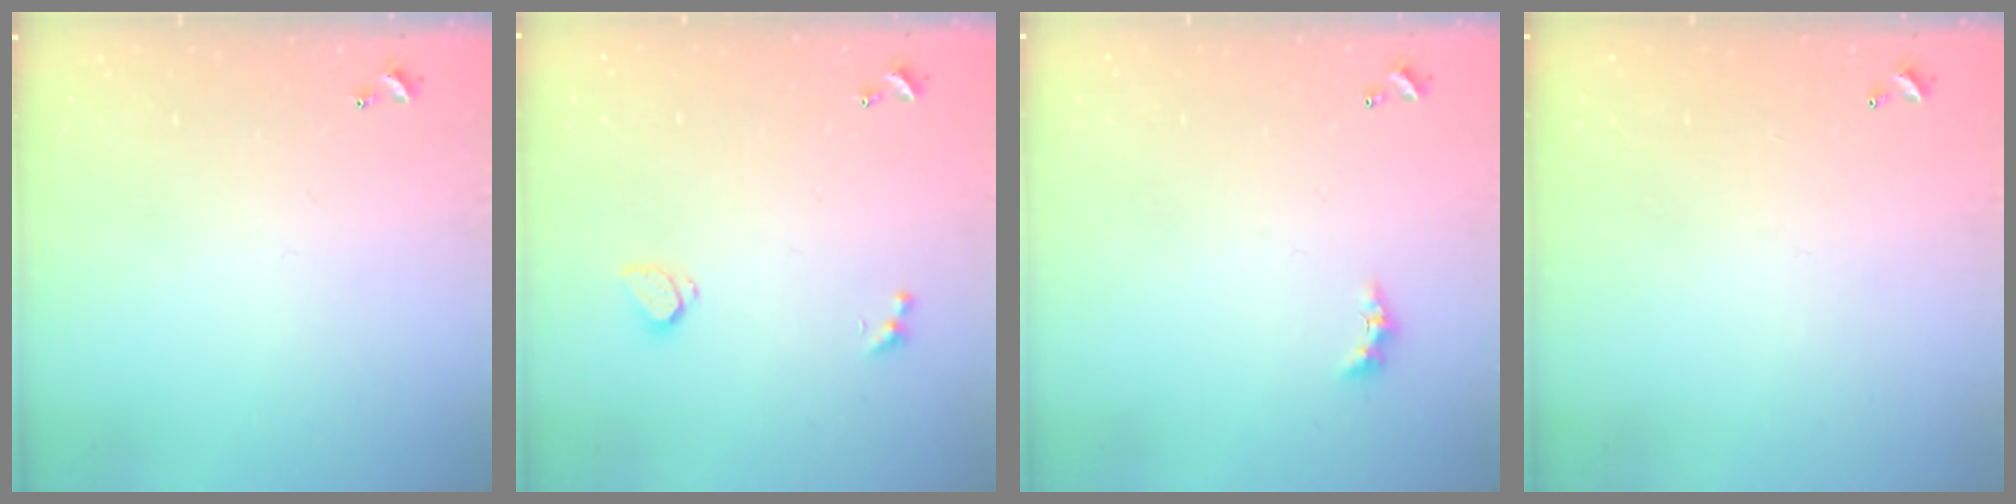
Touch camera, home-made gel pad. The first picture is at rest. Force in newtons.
{"total": 0.8, "press": 0.6, "slide": 0.4}
{"total": 2.2, "press": 2.2, "slide": 0.6}
{"total": 3.0, "press": 3.0, "slide": 0.1}